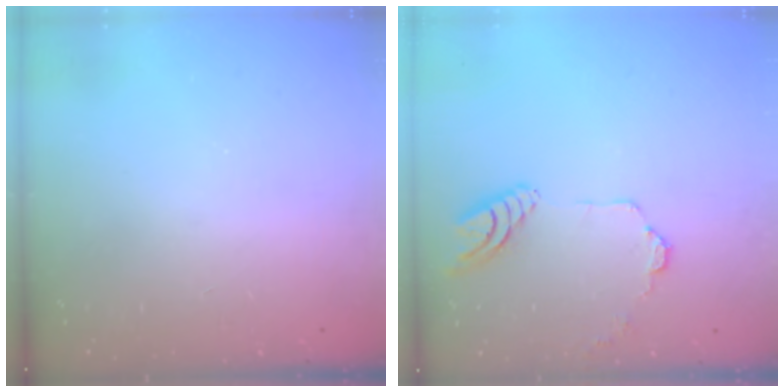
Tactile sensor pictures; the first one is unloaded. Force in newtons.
{"total": 11.5, "press": 11.4, "slide": 1.6}